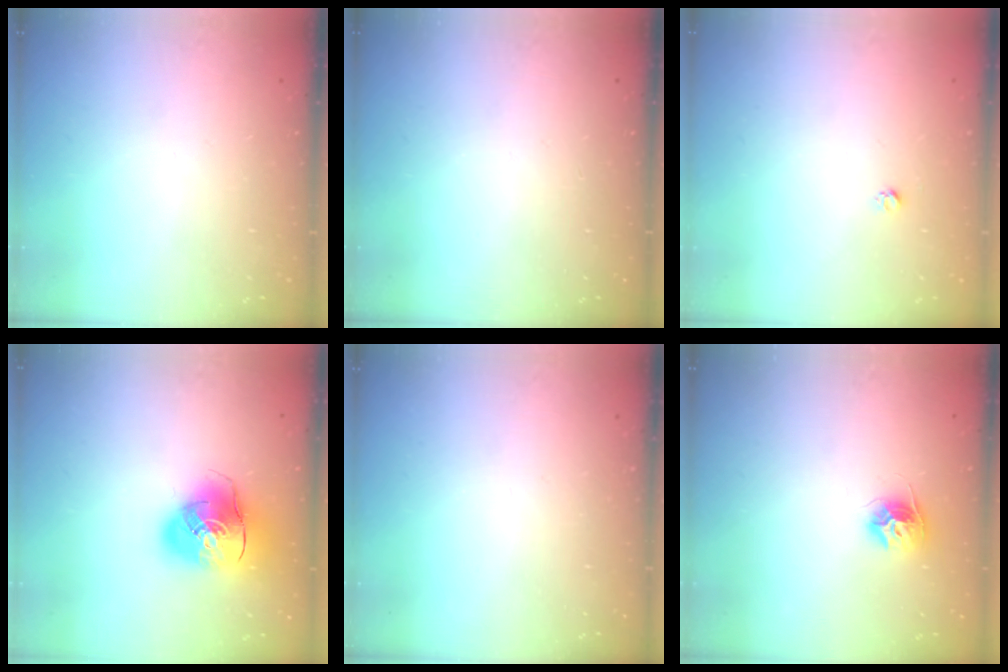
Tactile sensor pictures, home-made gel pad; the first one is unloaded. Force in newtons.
{"total": 0.0}
{"total": 2.7, "press": 2.7, "slide": 0.3}
{"total": 14.1, "press": 13.9, "slide": 2.5}
{"total": 0.0}
{"total": 9.6, "press": 9.6, "slide": 0.6}